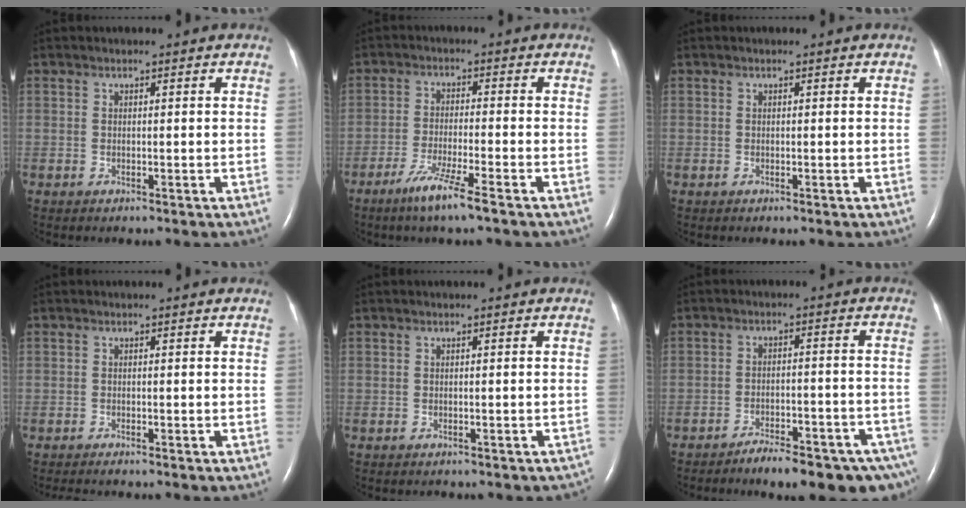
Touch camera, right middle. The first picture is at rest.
{"total": 6.4, "force": [-4.2, -0.4, 4.8], "torque": [-0.097, -0.016, -0.081]}
{"total": 0.0}
{"total": 1.5, "force": [-1.3, -0.1, 0.7], "torque": [-0.011, -0.001, -0.019]}
{"total": 3.6, "force": [-3.2, 1.3, 1.2], "torque": [-0.008, -0.003, -0.031]}
{"total": 13.5, "force": [-10.5, 3.1, 7.9], "torque": [-0.068, 0.024, -0.141]}